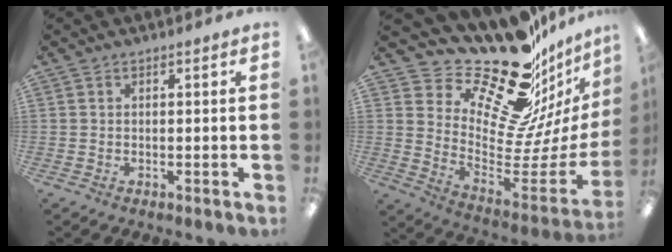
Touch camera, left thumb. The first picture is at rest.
{"total": 23.6, "force": [18.8, 9.1, 11.0], "torque": [-0.144, -0.165, 0.324]}